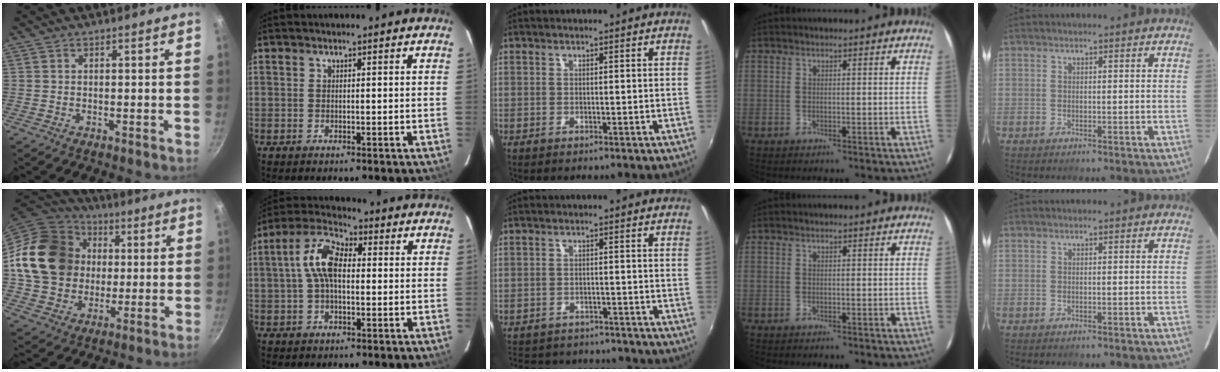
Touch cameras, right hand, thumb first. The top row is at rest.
{"thumb": {"total": 21.8, "force": [2.2, 18.5, 11.4], "torque": [-0.183, 0.030, 0.047]}, "index": {"total": 9.0, "force": [0.7, 4.8, 7.6], "torque": [-0.156, 0.025, 0.008]}, "middle": {"total": 13.7, "force": [-11.9, 5.2, 4.3], "torque": [-0.105, 0.008, -0.163]}}